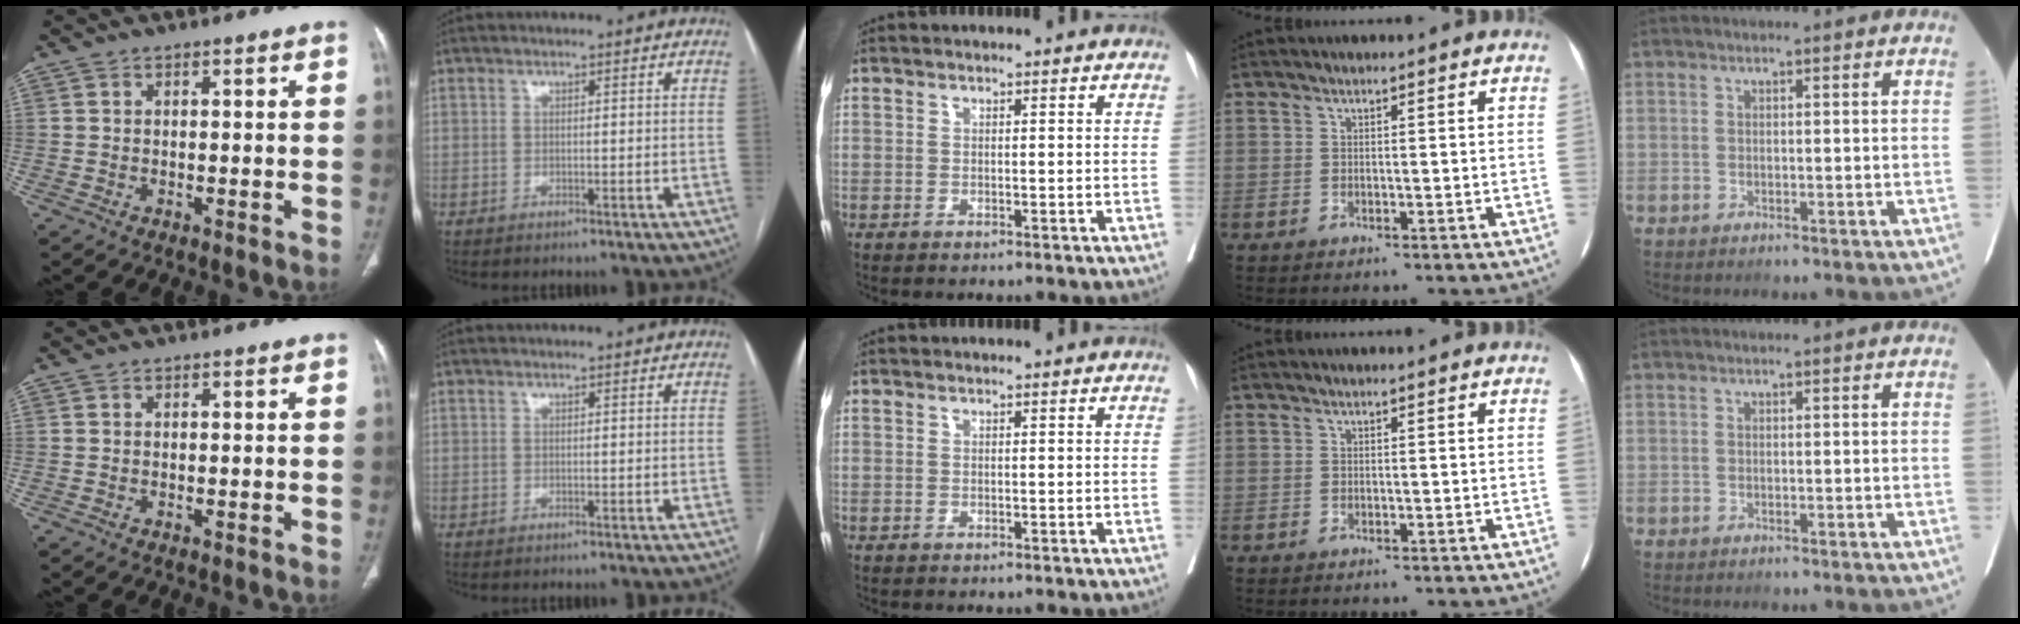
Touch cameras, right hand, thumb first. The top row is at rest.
{}